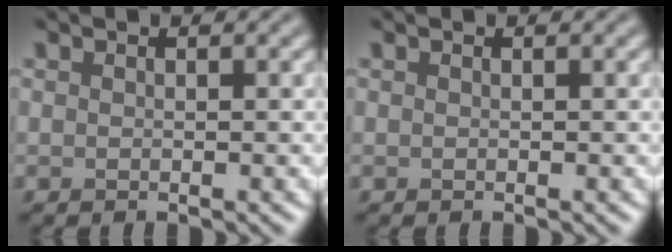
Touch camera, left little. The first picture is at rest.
{"total": 0.0}